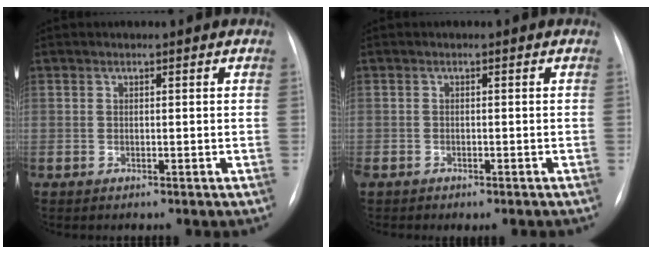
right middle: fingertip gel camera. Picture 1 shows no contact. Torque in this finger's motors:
{"motor_torque": [0.21, -0.39, 0.16, 0.07]}